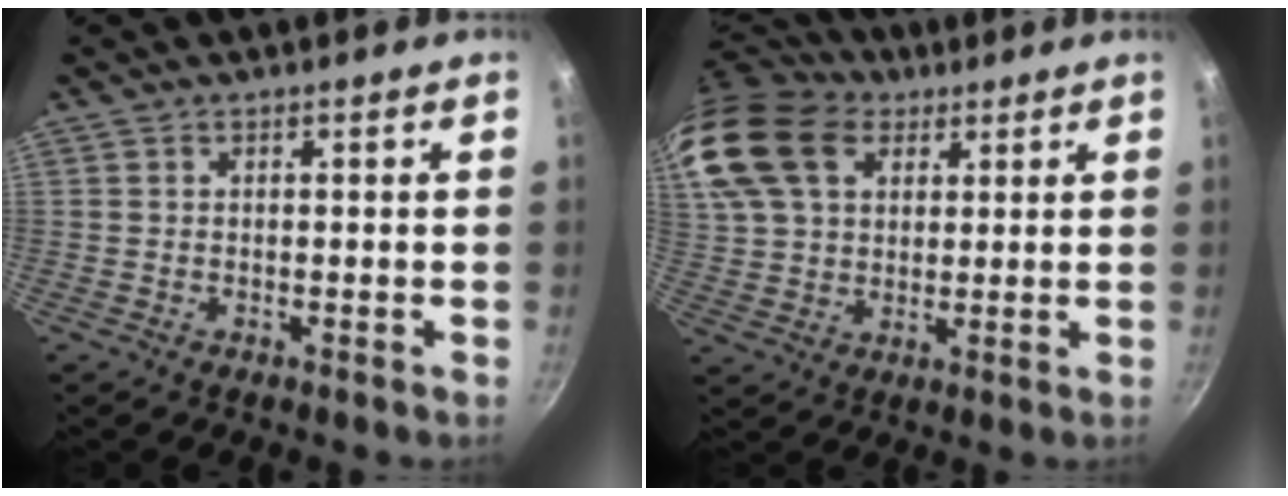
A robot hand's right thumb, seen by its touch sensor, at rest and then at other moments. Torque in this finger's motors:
{"motor_torque": [1.86, 3.14, 1.76, 0.25, 0.19]}